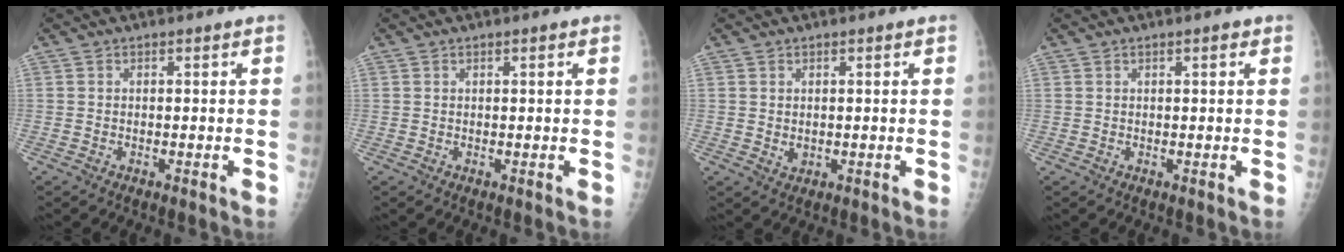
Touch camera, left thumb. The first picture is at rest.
{"total": 0.9, "force": [0.5, 0.2, 0.8], "torque": [-0.011, 0.000, 0.007]}
{"total": 1.6, "force": [0.3, 1.0, 1.2], "torque": [-0.016, -0.006, 0.011]}
{"total": 1.3, "force": [0.7, 0.4, 1.0], "torque": [-0.011, 0.000, 0.009]}